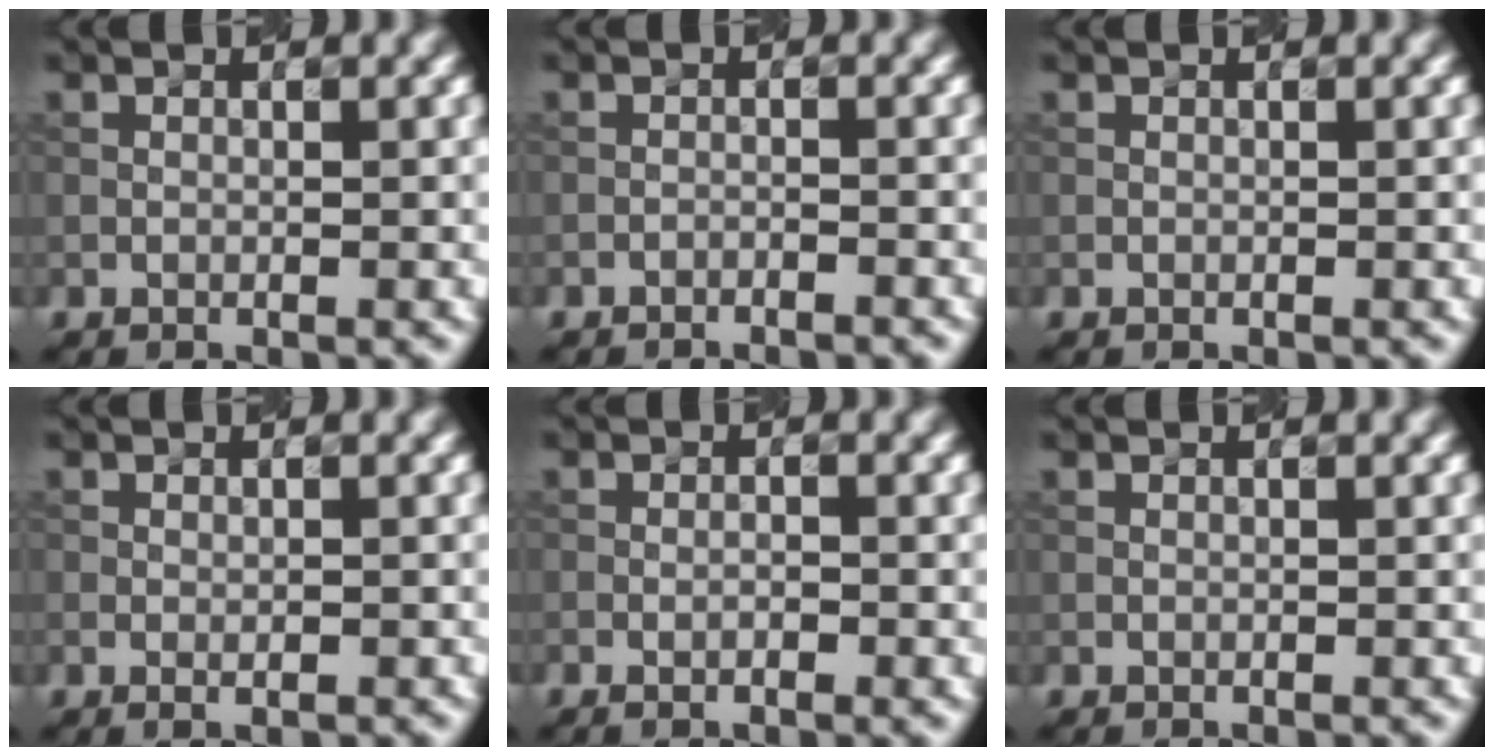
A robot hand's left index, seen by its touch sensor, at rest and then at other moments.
{"total": 0.9, "force": [-0.9, 0.1, 0.2], "torque": [-0.002, 0.001, -0.018]}
{"total": 0.0}
{"total": 1.0, "force": [-0.3, 0.5, 0.9], "torque": [-0.013, -0.002, -0.003]}
{"total": 2.0, "force": [-0.5, 0.7, 1.8], "torque": [-0.012, -0.003, -0.012]}
{"total": 0.0}